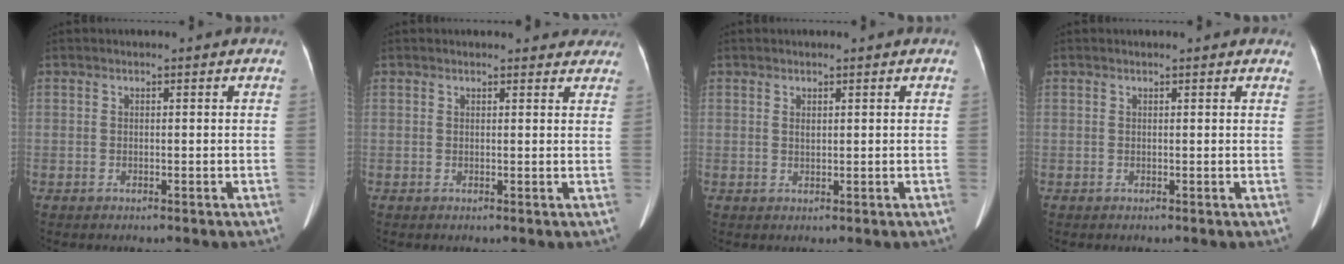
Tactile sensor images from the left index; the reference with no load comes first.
{"total": 5.6, "force": [5.1, 2.1, 0.6], "torque": [0.017, -0.003, 0.036]}
{"total": 0.7, "force": [0.4, 0.4, 0.5], "torque": [-0.010, 0.000, 0.009]}
{"total": 2.9, "force": [2.5, 1.1, 0.9], "torque": [-0.009, 0.014, 0.013]}